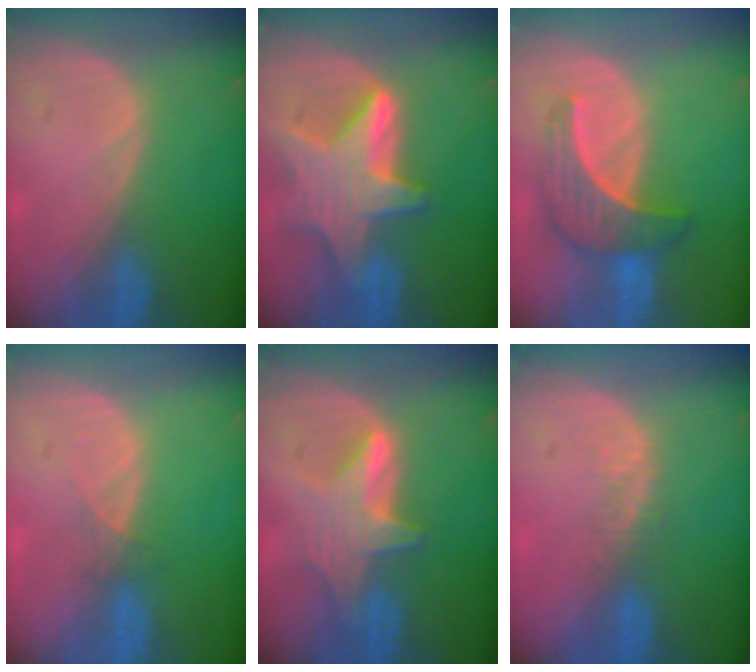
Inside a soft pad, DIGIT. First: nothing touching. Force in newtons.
{"total": 9.4, "press": 9.4, "slide": 0.8}
{"total": 6.7, "press": 6.7, "slide": 0.7}
{"total": 1.1, "press": 1.1, "slide": 0.2}
{"total": 6.3, "press": 6.1, "slide": 1.5}
{"total": 2.2, "press": 1.6, "slide": 1.5}